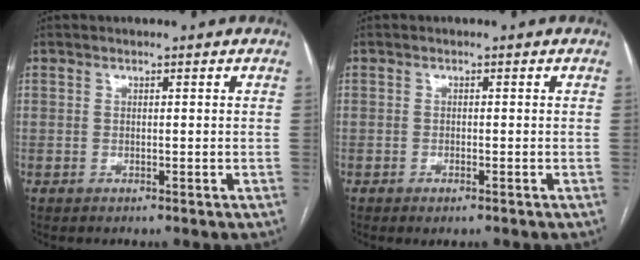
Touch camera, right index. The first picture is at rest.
{"total": 1.3, "force": [-0.8, 0.4, 1.0], "torque": [-0.018, -0.002, -0.007]}